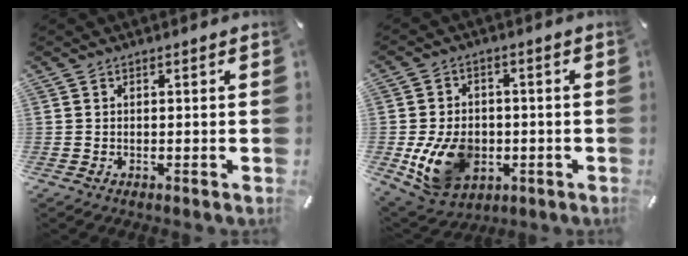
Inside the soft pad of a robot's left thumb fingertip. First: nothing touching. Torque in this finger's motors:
{"motor_torque": [1.47, 2.67, 0.68, -0.35, 0.49]}